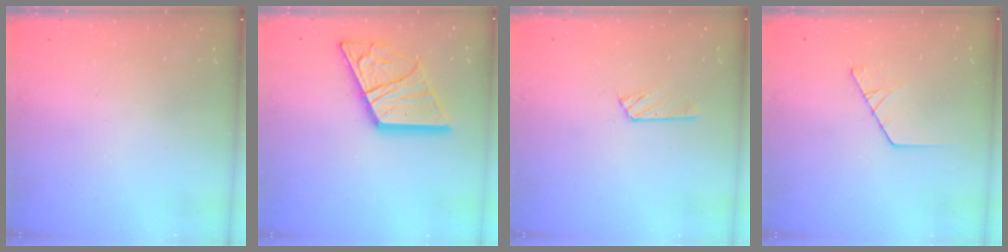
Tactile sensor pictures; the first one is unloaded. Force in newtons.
{"total": 19.1, "press": 18.9, "slide": 2.2}
{"total": 3.8, "press": 3.7, "slide": 0.5}
{"total": 2.5, "press": 2.5, "slide": 0.3}